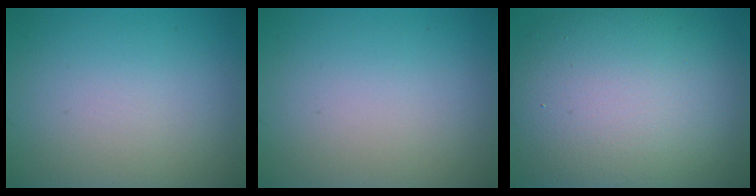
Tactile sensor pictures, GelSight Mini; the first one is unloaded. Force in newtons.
{"total": 0.0}
{"total": 14.6, "press": 14.5, "slide": 0.7}